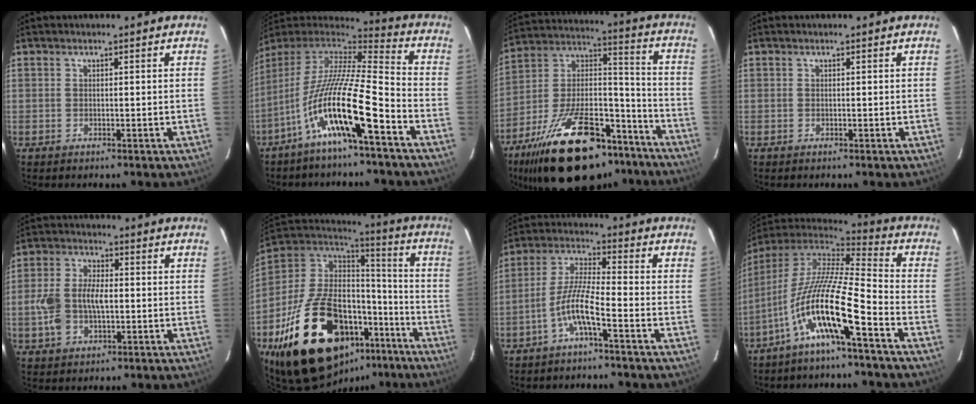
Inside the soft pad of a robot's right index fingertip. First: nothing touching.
{"total": 16.7, "force": [-8.0, 2.0, 14.5], "torque": [-0.256, -0.018, -0.151]}
{"total": 30.2, "force": [-20.4, 13.3, 17.7], "torque": [-0.323, 0.017, -0.310]}
{"total": 0.0}
{"total": 9.4, "force": [-1.3, 5.8, 7.3], "torque": [-0.155, 0.009, -0.020]}
{"total": 32.3, "force": [-18.3, 17.6, 20.0], "torque": [-0.385, 0.010, -0.266]}
{"total": 7.2, "force": [-3.9, 0.5, 6.1], "torque": [-0.137, 0.011, -0.074]}
{"total": 15.2, "force": [-6.8, 1.7, 13.5], "torque": [-0.238, -0.010, -0.133]}